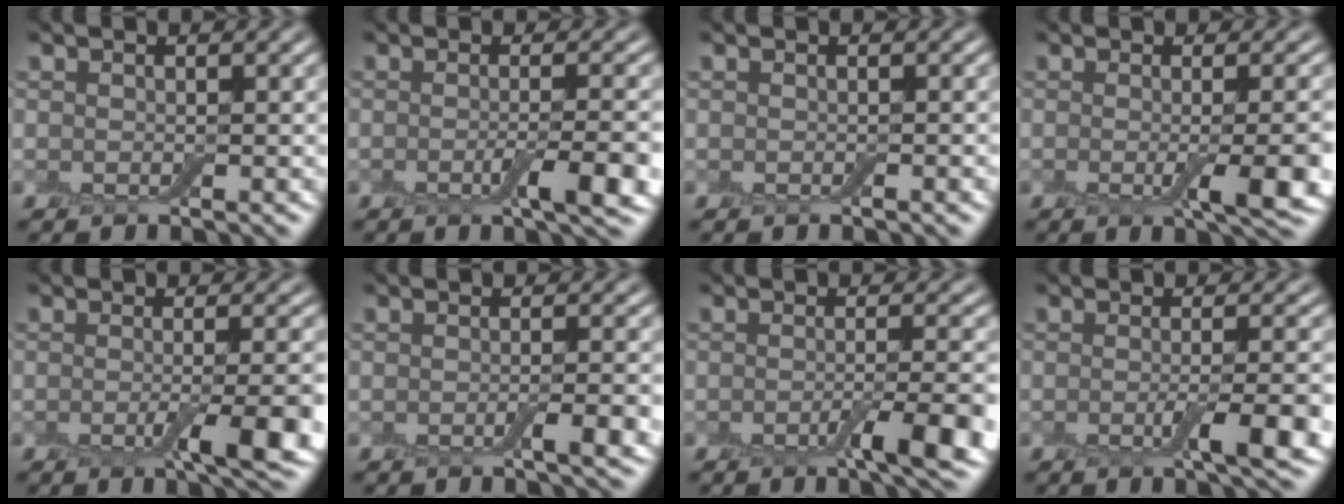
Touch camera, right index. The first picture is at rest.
{"total": 4.1, "force": [-1.7, 0.6, 3.7], "torque": [-0.062, -0.008, -0.025]}
{"total": 0.6, "force": [-0.4, 0.2, 0.4], "torque": [-0.008, -0.004, -0.005]}
{"total": 5.1, "force": [-1.3, 1.0, 4.8], "torque": [-0.071, -0.013, -0.017]}
{"total": 5.4, "force": [-2.1, 0.9, 4.9], "torque": [-0.081, -0.010, -0.029]}
{"total": 2.5, "force": [-1.1, 0.5, 2.2], "torque": [-0.034, -0.007, -0.017]}
{"total": 4.9, "force": [-2.5, 0.8, 4.2], "torque": [-0.070, -0.008, -0.037]}
{"total": 4.5, "force": [-1.6, 0.7, 4.1], "torque": [-0.069, -0.009, -0.023]}